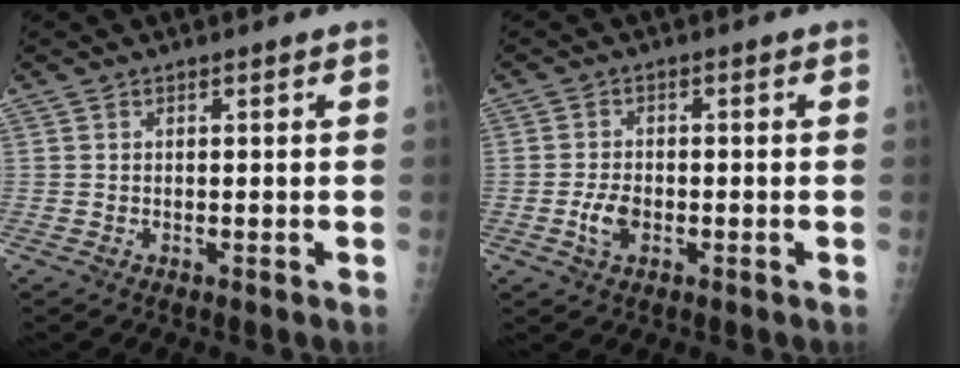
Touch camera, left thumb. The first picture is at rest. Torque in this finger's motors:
{"motor_torque": [-0.35, 0.84, 0.35, 0.12, 0.04]}